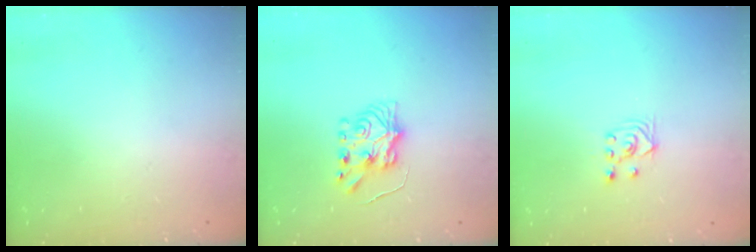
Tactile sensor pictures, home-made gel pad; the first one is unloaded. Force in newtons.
{"total": 7.3, "press": 7.3, "slide": 0.7}
{"total": 2.6, "press": 2.5, "slide": 1.0}